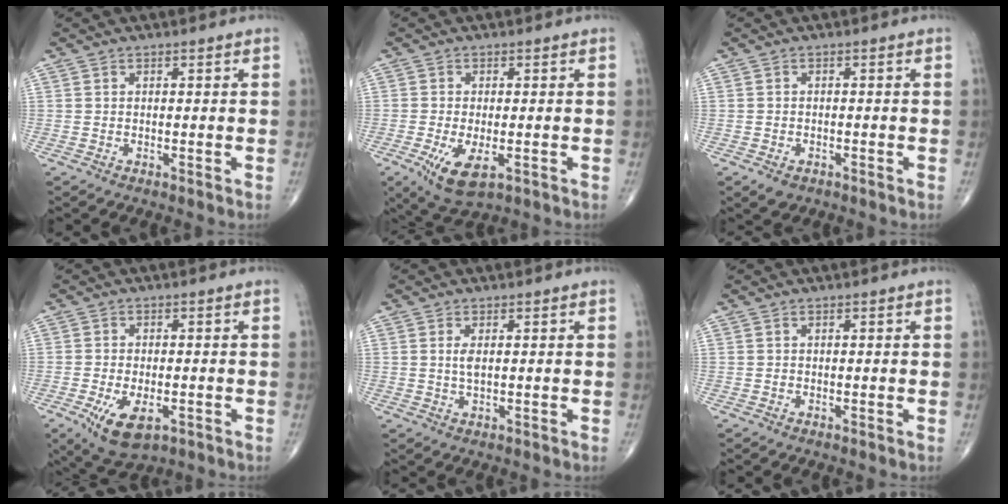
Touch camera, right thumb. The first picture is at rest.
{"total": 7.5, "force": [-2.6, 3.2, 6.2], "torque": [-0.116, -0.017, -0.038]}
{"total": 2.4, "force": [-1.3, 1.6, 1.3], "torque": [-0.017, 0.003, -0.014]}
{"total": 8.4, "force": [-3.2, 4.2, 6.6], "torque": [-0.114, -0.004, -0.045]}
{"total": 2.2, "force": [0.4, 0.8, 2.0], "torque": [-0.043, -0.002, 0.012]}
{"total": 0.0}